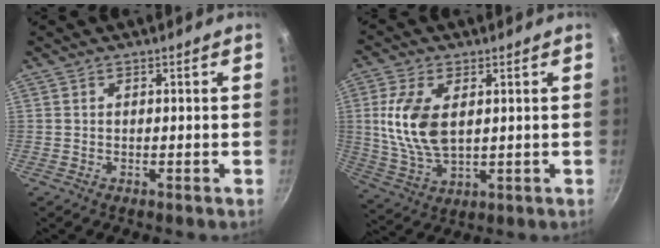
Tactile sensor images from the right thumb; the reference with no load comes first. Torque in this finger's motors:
{"motor_torque": [-0.08, 1.41, 1.10, -0.04, 0.46]}